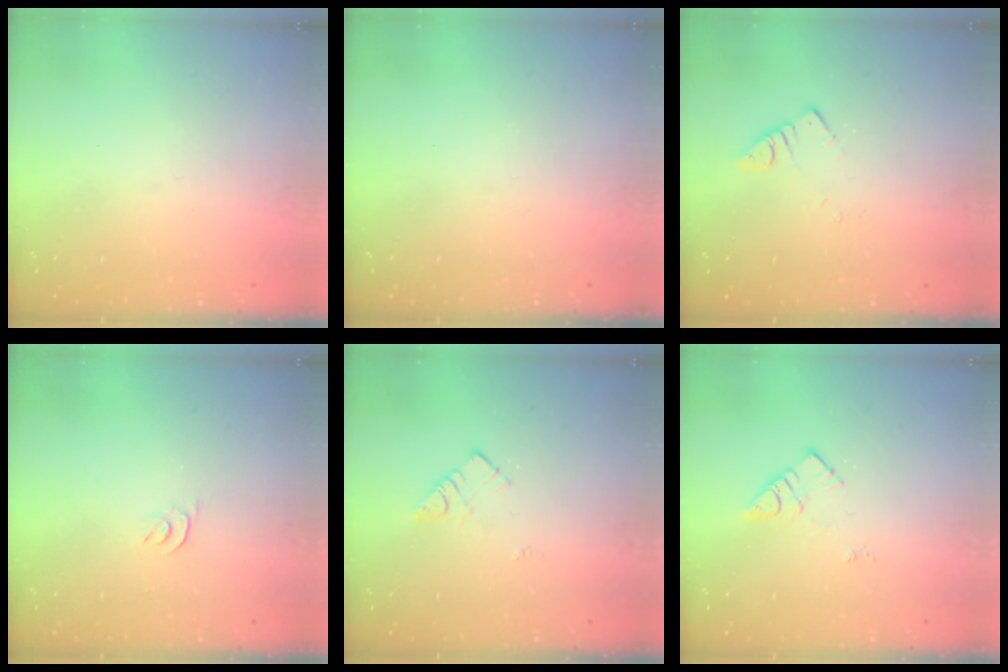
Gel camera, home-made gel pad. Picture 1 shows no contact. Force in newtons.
{"total": 0.0}
{"total": 2.5, "press": 2.5, "slide": 0.3}
{"total": 3.3, "press": 3.2, "slide": 0.5}
{"total": 5.2, "press": 5.2, "slide": 0.2}
{"total": 6.6, "press": 6.6, "slide": 0.7}